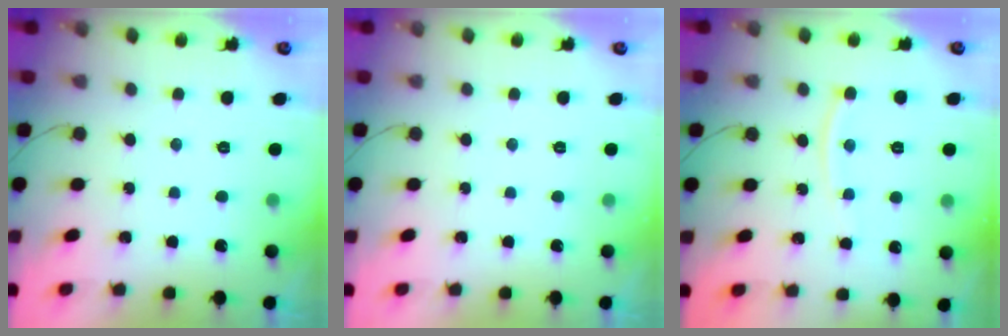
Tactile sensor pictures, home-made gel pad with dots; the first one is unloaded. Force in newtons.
{"total": 0.0}
{"total": 7.1, "press": 7.1, "slide": 0.9}